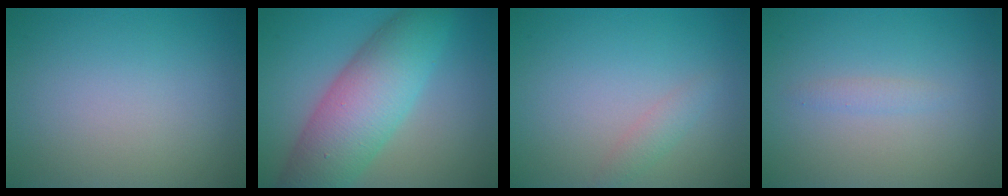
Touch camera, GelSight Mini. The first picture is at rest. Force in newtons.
{"total": 8.9, "press": 8.9, "slide": 0.2}
{"total": 1.2, "press": 1.2, "slide": 0.0}
{"total": 0.8, "press": 0.8, "slide": 0.0}